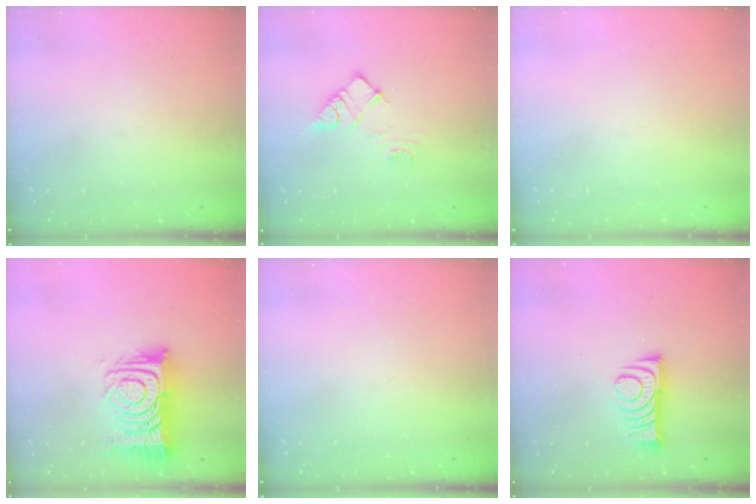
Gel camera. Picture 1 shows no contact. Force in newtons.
{"total": 9.3, "press": 9.3, "slide": 0.5}
{"total": 1.8, "press": 1.7, "slide": 0.1}
{"total": 17.6, "press": 17.5, "slide": 1.6}
{"total": 0.0}
{"total": 8.8, "press": 8.8, "slide": 0.8}